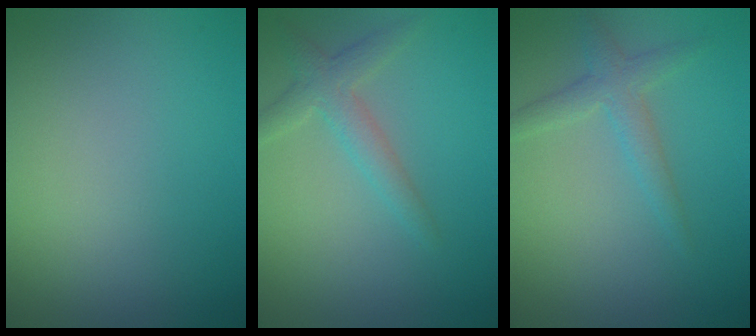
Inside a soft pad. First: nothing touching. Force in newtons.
{"total": 2.6, "press": 2.6, "slide": 0.1}
{"total": 2.2, "press": 2.2, "slide": 0.1}